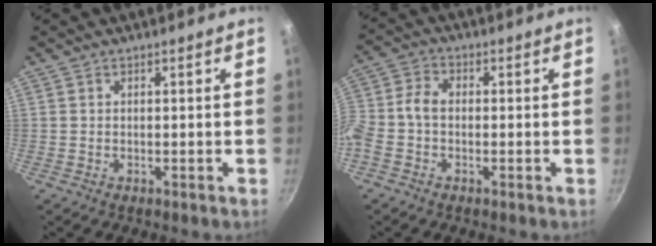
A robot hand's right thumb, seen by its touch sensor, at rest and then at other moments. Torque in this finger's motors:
{"motor_torque": [2.27, 2.74, 1.47, -0.94, 0.62]}